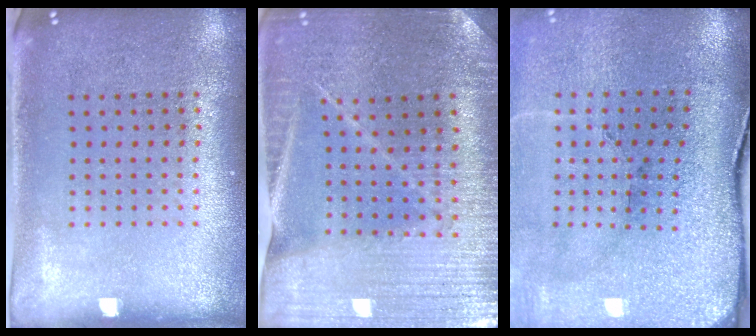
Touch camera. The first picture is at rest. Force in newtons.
{"total": 3.0, "press": 3.0, "slide": 0.3}
{"total": 3.6, "press": 3.3, "slide": 1.5}